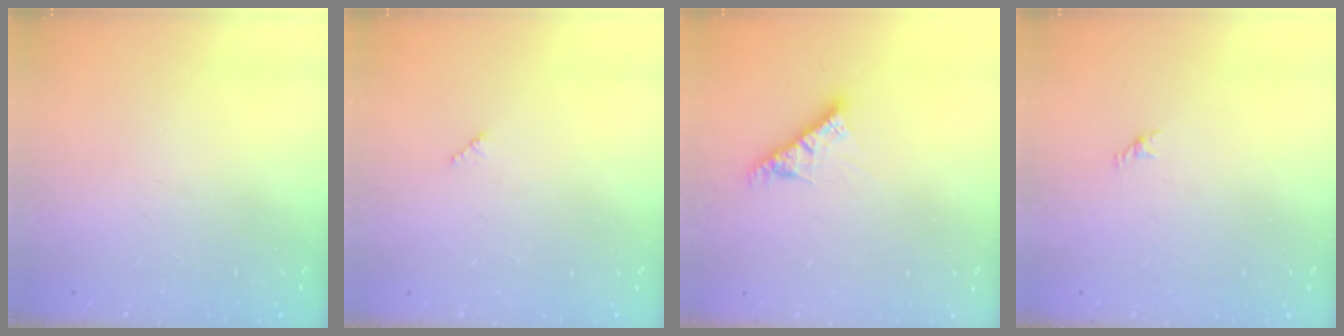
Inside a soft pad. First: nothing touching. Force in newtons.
{"total": 2.5, "press": 2.5, "slide": 0.3}
{"total": 7.8, "press": 7.7, "slide": 0.8}
{"total": 0.5, "press": 0.3, "slide": 0.4}